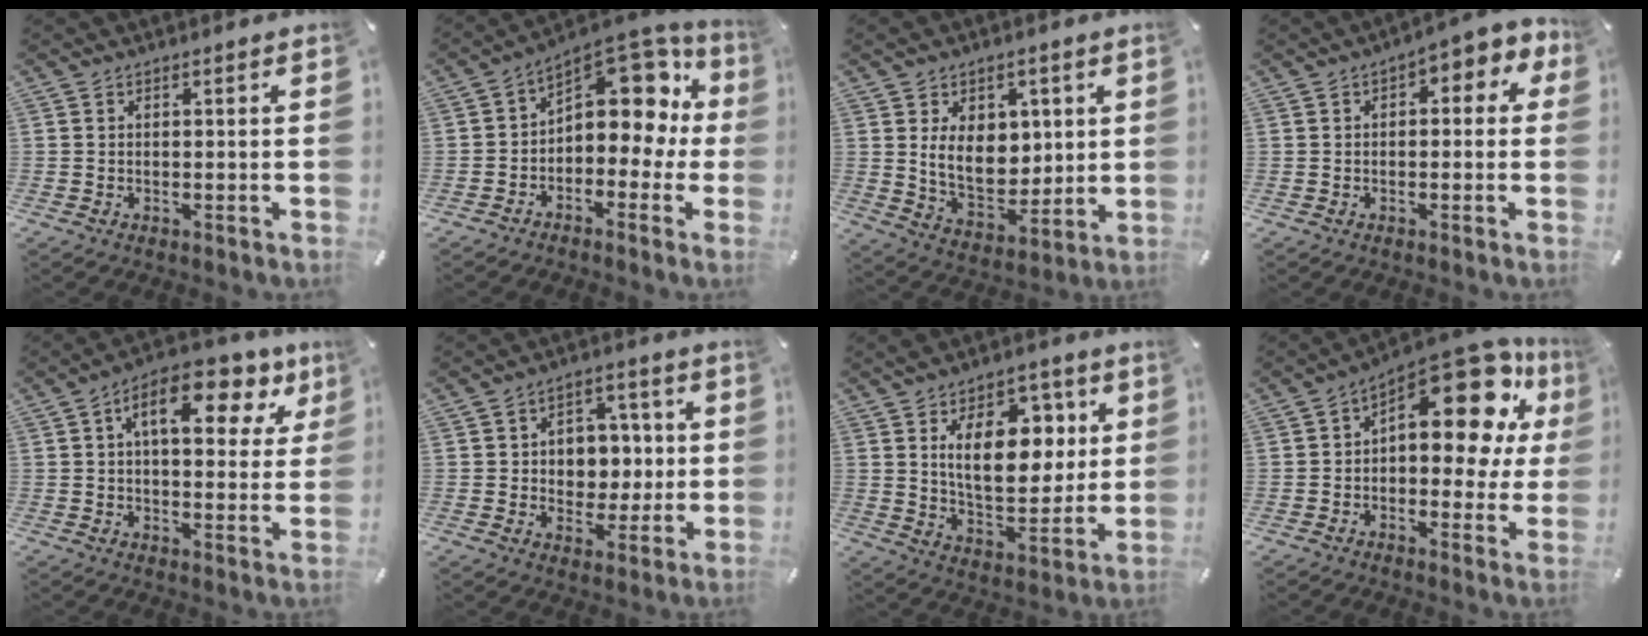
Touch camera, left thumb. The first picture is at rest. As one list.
[{"total": 12.2, "force": [5.4, 7.9, 7.5], "torque": [-0.098, -0.050, 0.094]}, {"total": 11.5, "force": [2.7, 8.5, 7.3], "torque": [-0.124, -0.005, 0.052]}, {"total": 3.9, "force": [0.3, 2.5, 3.0], "torque": [-0.045, 0.004, -0.002]}, {"total": 13.6, "force": [6.0, 6.9, 10.1], "torque": [-0.140, -0.024, 0.095]}, {"total": 8.5, "force": [0.4, 7.8, 3.3], "torque": [-0.034, -0.001, 0.009]}, {"total": 16.4, "force": [5.5, 9.8, 11.9], "torque": [-0.185, -0.002, 0.096]}, {"total": 20.7, "force": [9.1, 10.3, 15.5], "torque": [-0.197, -0.075, 0.152]}]